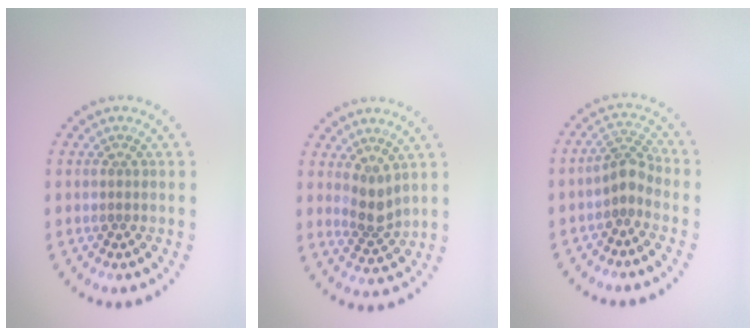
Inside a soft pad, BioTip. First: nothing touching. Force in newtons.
{"total": 2.4, "press": 1.9, "slide": 1.6}
{"total": 2.2, "press": 1.7, "slide": 1.4}